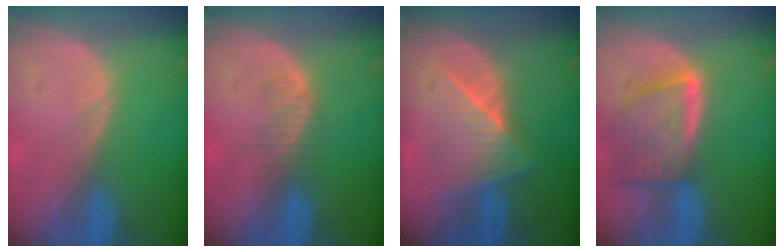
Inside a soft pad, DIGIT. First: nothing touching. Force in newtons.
{"total": 2.2, "press": 2.0, "slide": 0.9}
{"total": 6.5, "press": 6.3, "slide": 1.5}
{"total": 8.1, "press": 7.3, "slide": 3.5}